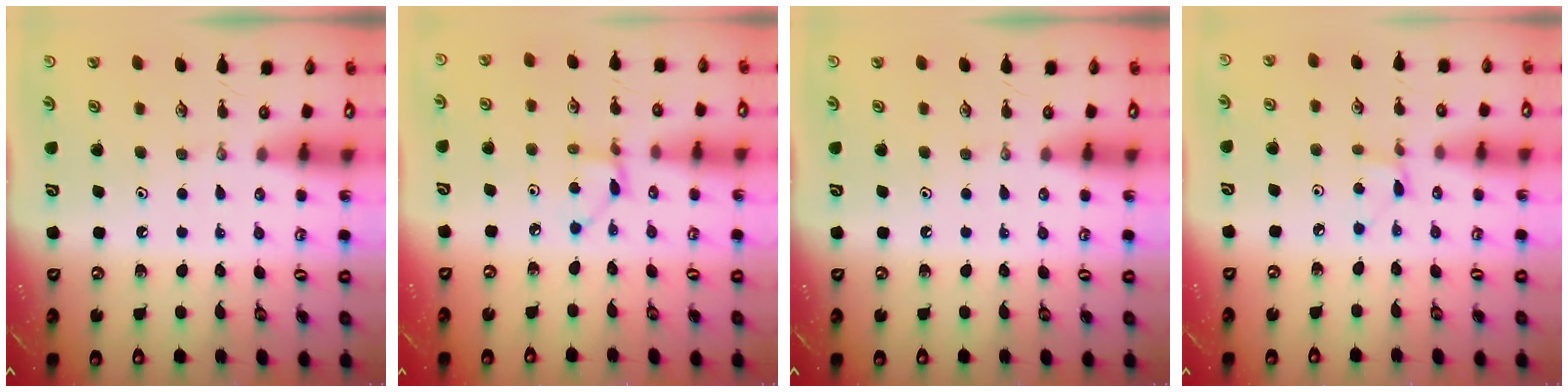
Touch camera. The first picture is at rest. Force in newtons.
{"total": 3.2, "press": 3.1, "slide": 0.4}
{"total": 0.0}
{"total": 2.8, "press": 2.8, "slide": 0.4}